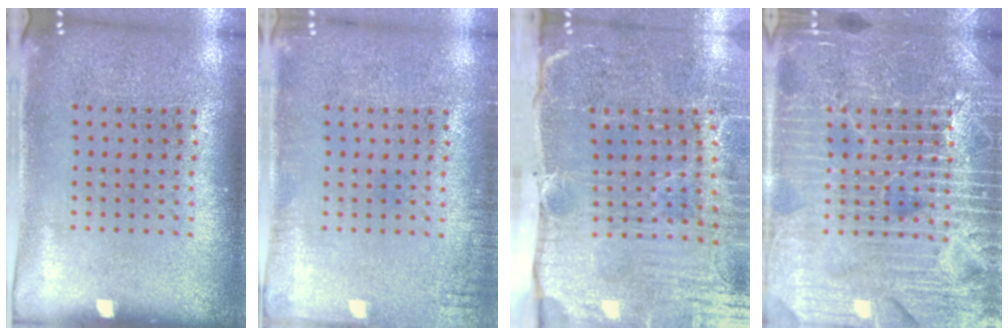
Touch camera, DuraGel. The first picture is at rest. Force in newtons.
{"total": 1.4, "press": 1.4, "slide": 0.1}
{"total": 5.4, "press": 4.5, "slide": 3.1}
{"total": 7.2, "press": 7.1, "slide": 1.0}